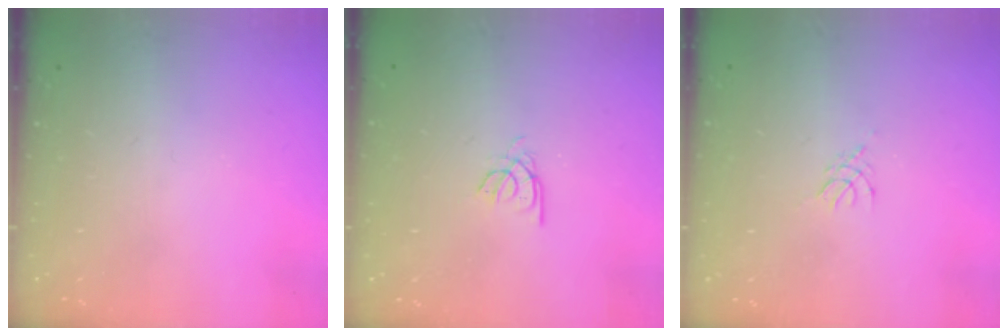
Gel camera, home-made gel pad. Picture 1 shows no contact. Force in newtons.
{"total": 2.0, "press": 1.9, "slide": 0.4}
{"total": 2.8, "press": 2.7, "slide": 0.6}